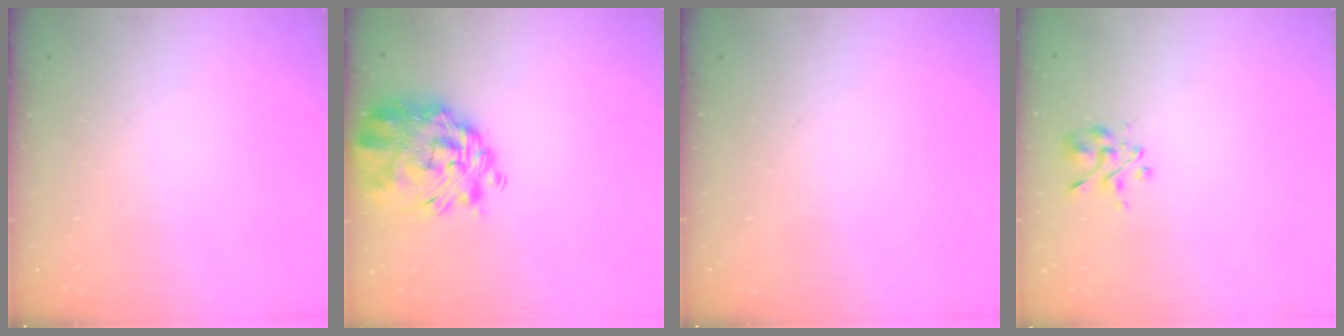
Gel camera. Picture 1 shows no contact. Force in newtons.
{"total": 10.1, "press": 9.2, "slide": 4.0}
{"total": 0.0}
{"total": 3.7, "press": 3.6, "slide": 0.8}